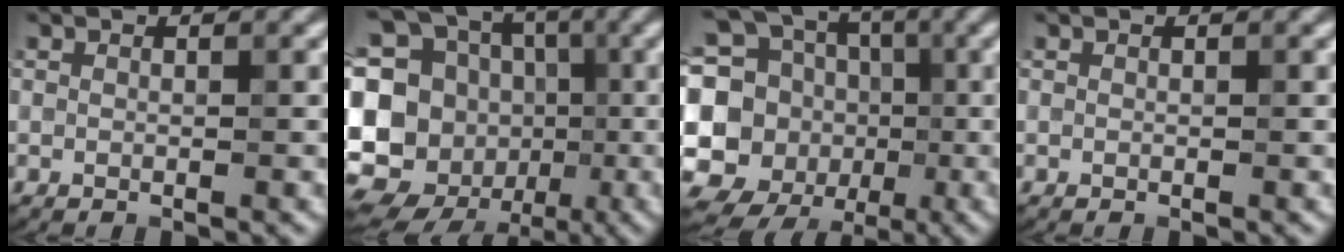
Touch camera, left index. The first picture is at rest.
{"total": 20.5, "force": [-3.5, 18.5, 8.1], "torque": [-0.175, 0.019, -0.104]}
{"total": 16.1, "force": [-0.2, 14.7, 6.7], "torque": [-0.162, 0.023, -0.023]}
{"total": 0.0}